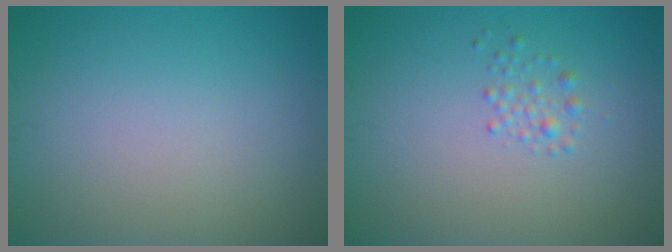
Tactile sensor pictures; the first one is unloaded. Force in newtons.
{"total": 1.2, "press": 1.2, "slide": 0.0}